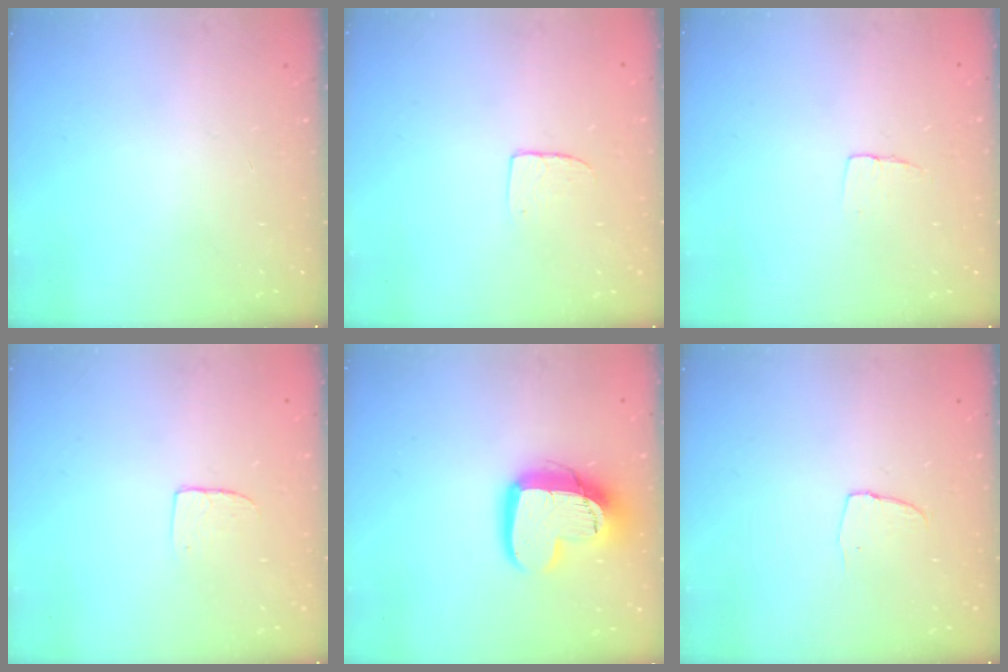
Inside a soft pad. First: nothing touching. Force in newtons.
{"total": 4.3, "press": 4.3, "slide": 0.3}
{"total": 3.9, "press": 3.9, "slide": 0.3}
{"total": 4.3, "press": 4.3, "slide": 0.3}
{"total": 15.3, "press": 15.2, "slide": 1.2}
{"total": 4.3, "press": 4.3, "slide": 0.3}